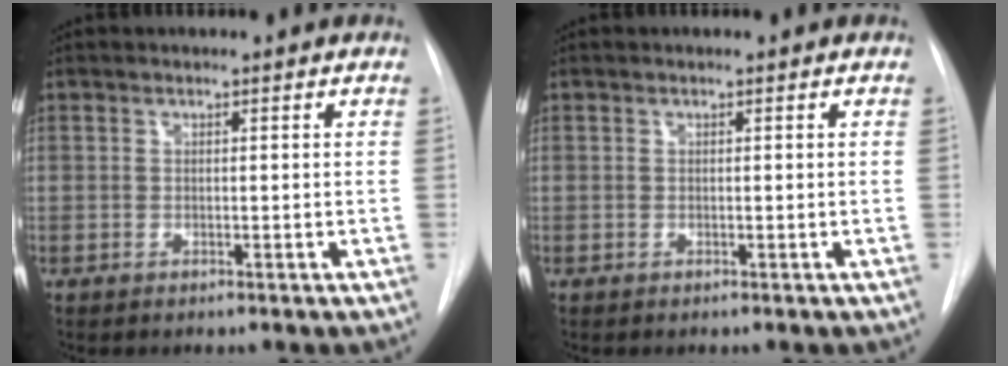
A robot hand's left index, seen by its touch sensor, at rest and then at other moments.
{"total": 0.0}